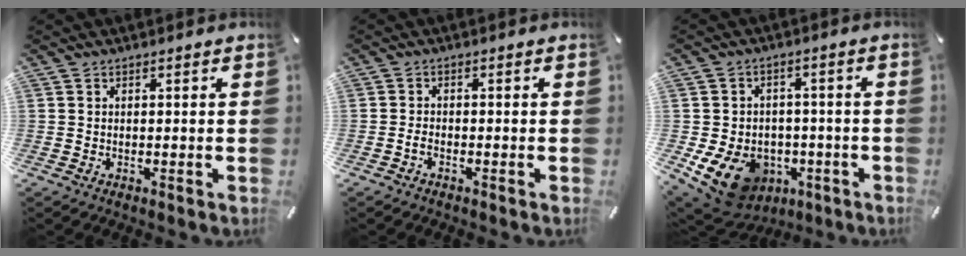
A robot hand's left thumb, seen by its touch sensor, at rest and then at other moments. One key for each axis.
{"total": 1.7, "fx": -1.0, "fy": 0.8, "fz": 1.0, "tx": -0.020, "ty": 0.003, "tz": -0.020}
{"total": 12.6, "fx": -5.3, "fy": 9.6, "fz": 6.2, "tx": -0.129, "ty": 0.021, "tz": -0.090}